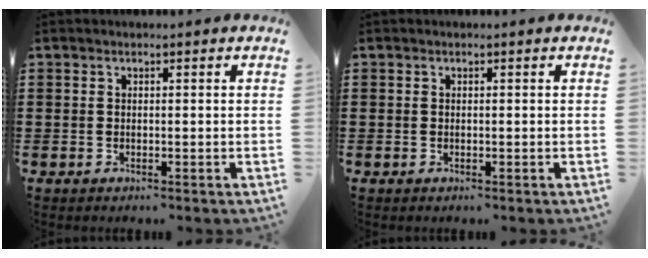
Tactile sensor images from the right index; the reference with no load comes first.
{"total": 0.0}